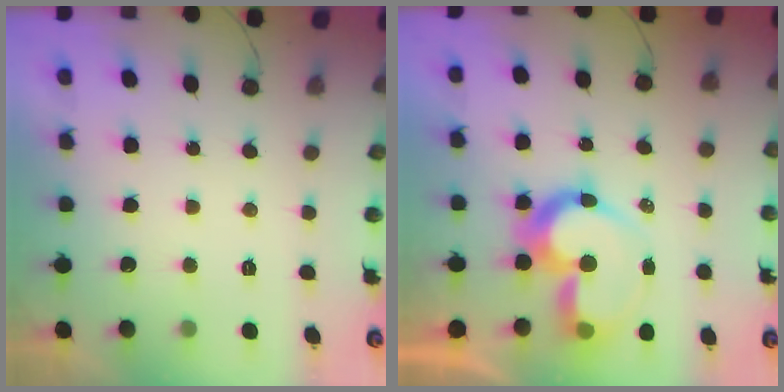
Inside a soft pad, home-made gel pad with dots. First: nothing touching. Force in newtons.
{"total": 12.6, "press": 12.3, "slide": 2.5}